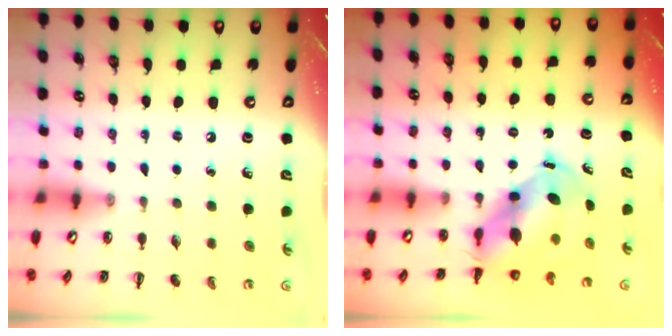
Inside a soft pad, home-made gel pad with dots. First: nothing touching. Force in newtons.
{"total": 7.4, "press": 7.1, "slide": 1.9}